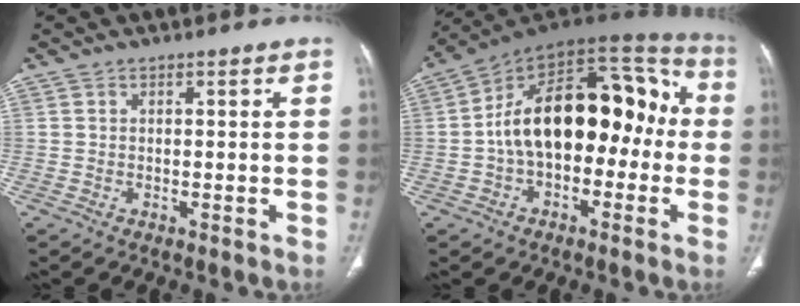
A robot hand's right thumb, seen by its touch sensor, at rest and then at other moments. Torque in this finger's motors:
{"motor_torque": [2.38, 2.62, 2.16, -0.61, 0.23]}